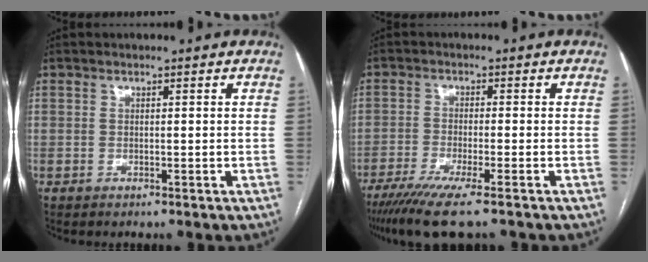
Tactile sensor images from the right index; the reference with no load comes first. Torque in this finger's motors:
{"motor_torque": [1.07, -1.07, 0.53, 0.15]}